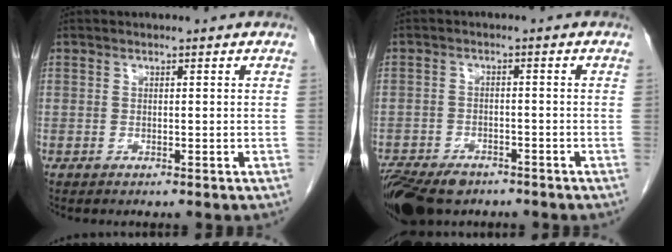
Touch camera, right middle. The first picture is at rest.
{"total": 11.2, "force": [-8.0, 5.7, 5.3], "torque": [-0.117, -0.013, -0.125]}